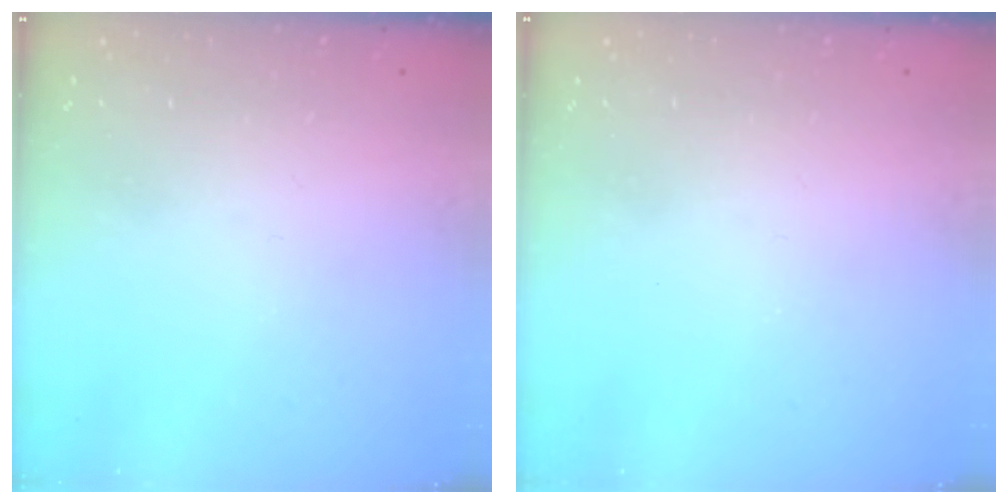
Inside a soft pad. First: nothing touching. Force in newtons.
{"total": 1.8, "press": 1.8, "slide": 0.4}